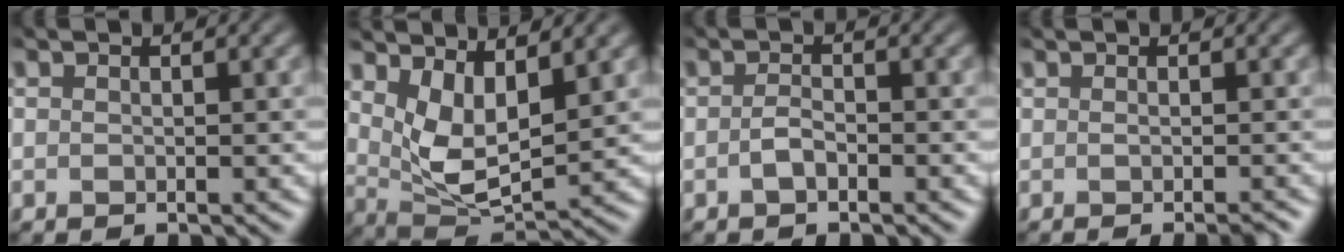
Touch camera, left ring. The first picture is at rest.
{"total": 4.4, "force": [1.6, 1.9, 3.7], "torque": [-0.074, -0.019, 0.030]}
{"total": 1.3, "force": [-1.2, 0.2, 0.6], "torque": [-0.013, -0.001, -0.027]}
{"total": 1.0, "force": [-0.4, -0.3, 0.9], "torque": [-0.008, 0.000, -0.010]}